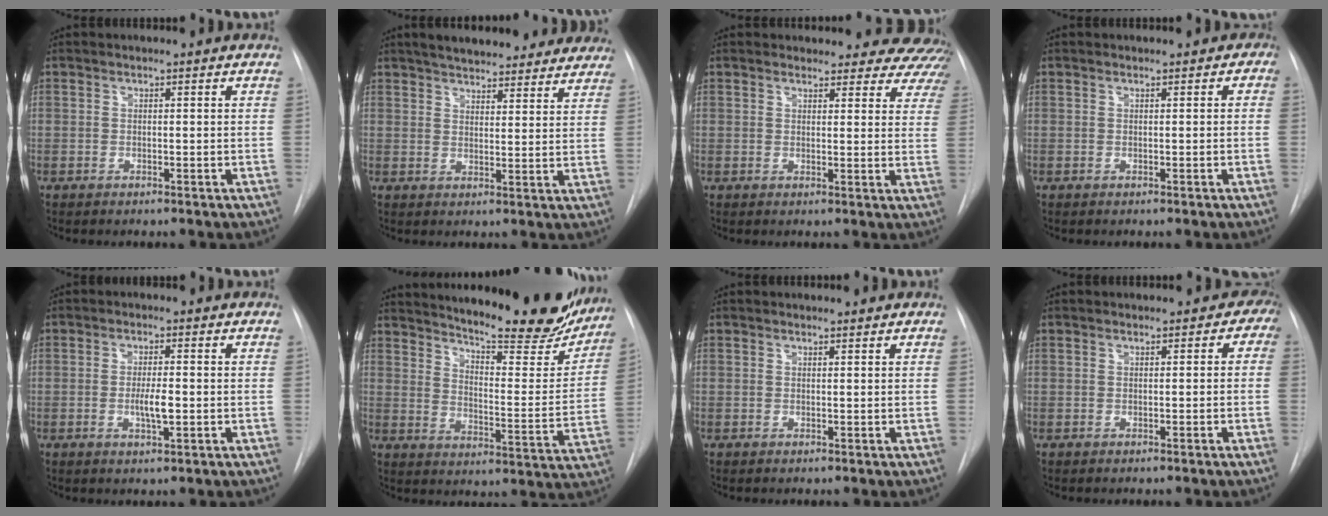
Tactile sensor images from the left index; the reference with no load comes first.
{"total": 21.6, "force": [18.9, 6.0, 8.7], "torque": [-0.128, 0.007, 0.228]}
{"total": 16.5, "force": [15.6, 5.0, 1.7], "torque": [0.007, -0.062, 0.144]}
{"total": 0.7, "force": [-0.1, 0.6, 0.3], "torque": [0.008, 0.005, -0.007]}
{"total": 3.4, "force": [-0.9, 0.6, 3.2], "torque": [-0.061, -0.008, -0.014]}
{"total": 25.1, "force": [22.0, 4.4, 11.3], "torque": [-0.167, -0.068, 0.279]}
{"total": 0.9, "force": [0.9, 0.2, 0.0], "torque": [-0.008, -0.001, 0.010]}
{"total": 1.8, "force": [0.1, 1.6, 0.9], "torque": [0.004, 0.007, -0.003]}